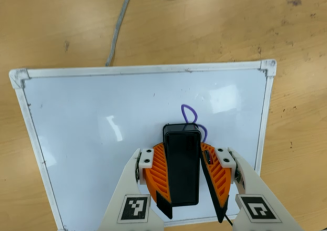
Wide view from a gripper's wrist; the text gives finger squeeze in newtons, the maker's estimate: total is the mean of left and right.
{"total": 12.5, "left": 13.4, "right": 11.7}